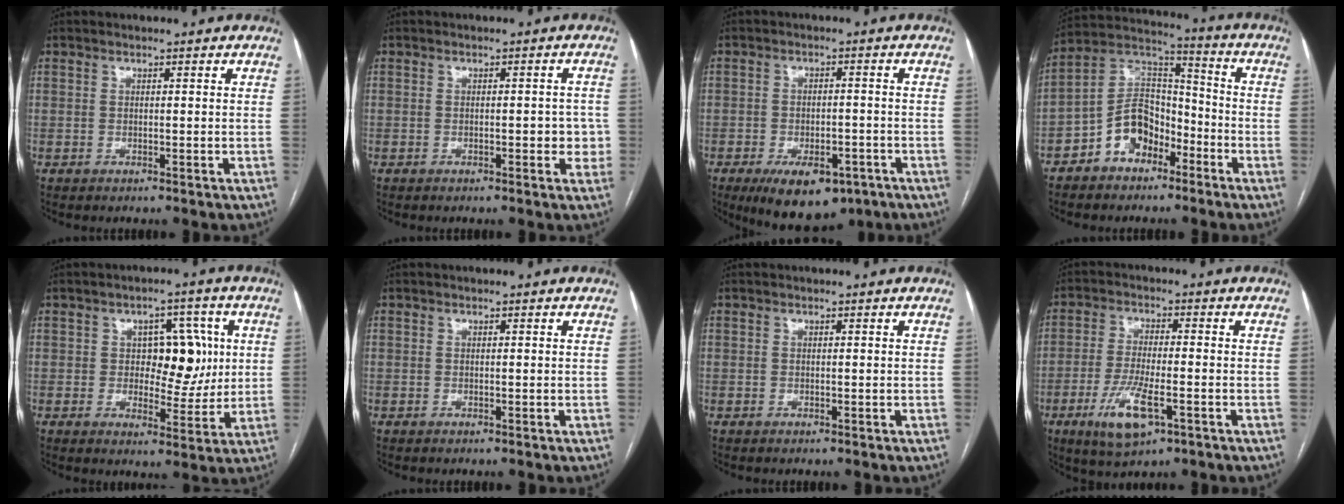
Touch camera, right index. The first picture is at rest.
{"total": 3.5, "force": [-0.6, 1.7, 3.0], "torque": [-0.028, 0.011, -0.007]}
{"total": 11.0, "force": [-7.0, 5.4, 6.6], "torque": [-0.092, -0.003, -0.099]}
{"total": 10.1, "force": [-5.3, 6.7, 5.5], "torque": [-0.114, 0.035, -0.097]}
{"total": 8.7, "force": [1.4, 5.0, 7.0], "torque": [-0.083, 0.017, 0.027]}
{"total": 0.0}
{"total": 0.0}
{"total": 8.6, "force": [-3.8, 2.3, 7.4], "torque": [-0.147, -0.016, -0.062]}